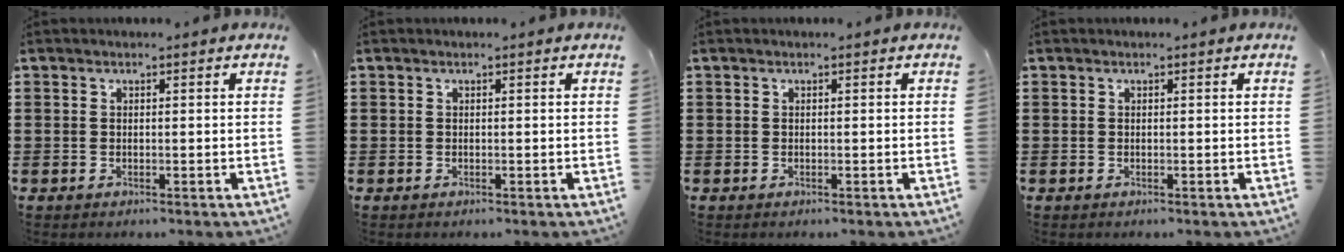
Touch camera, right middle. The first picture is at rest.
{"total": 0.0}
{"total": 0.0}
{"total": 0.0}